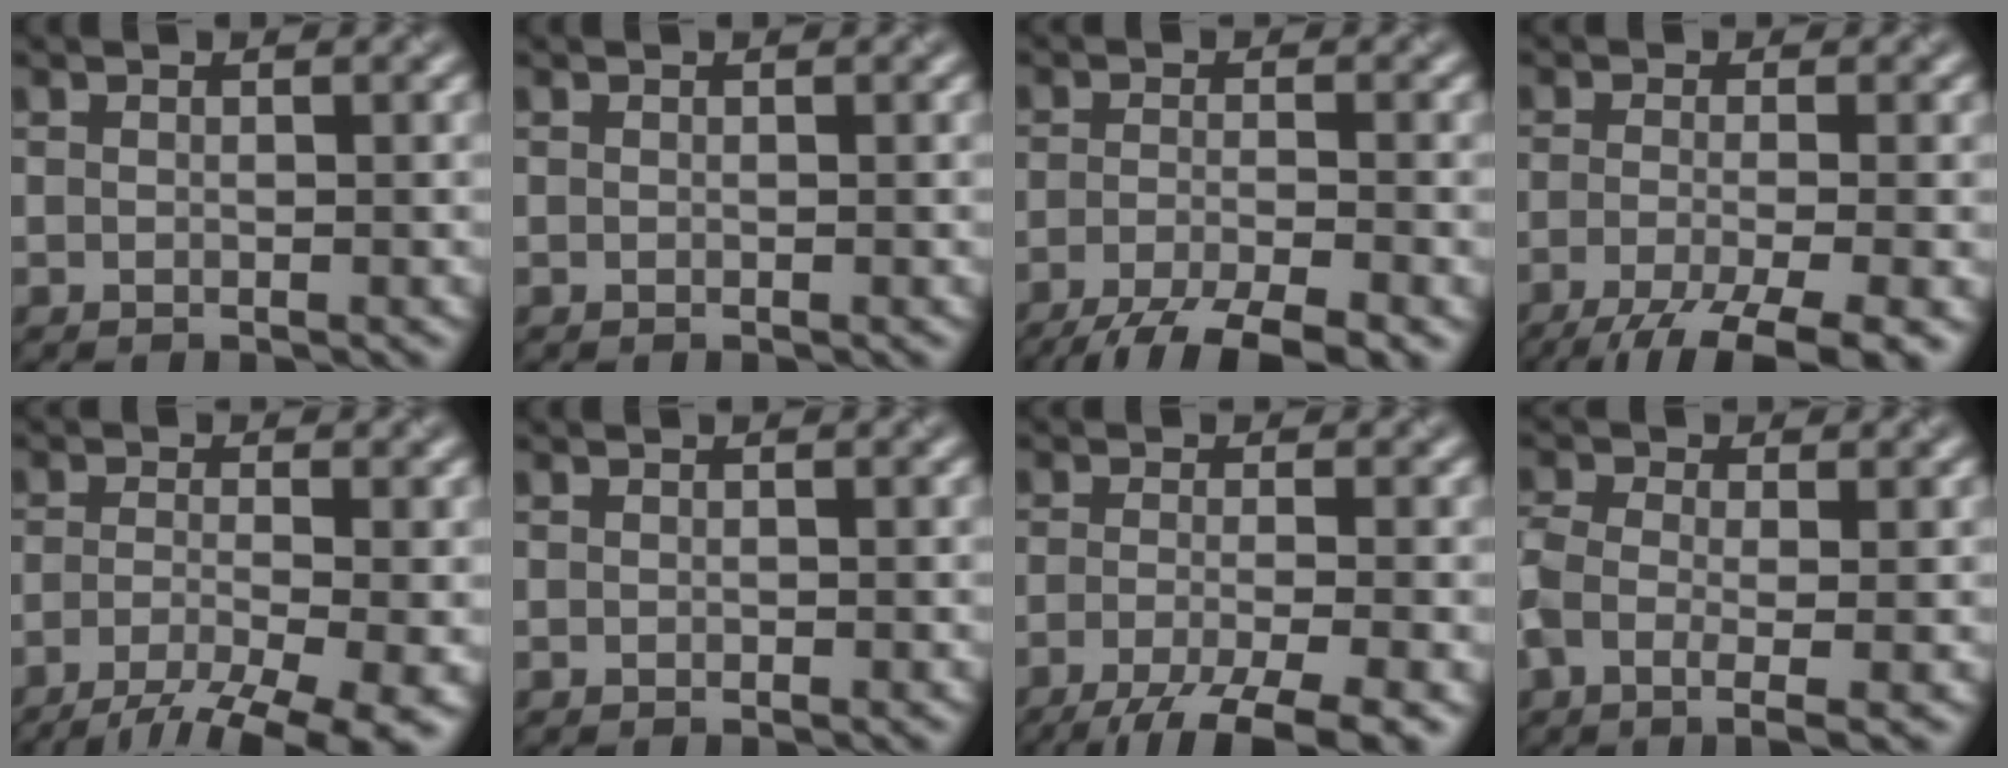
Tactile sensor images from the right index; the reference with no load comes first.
{"total": 0.0}
{"total": 7.2, "force": [-5.1, 1.6, 4.9], "torque": [-0.076, -0.012, -0.095]}
{"total": 8.5, "force": [-5.1, 2.2, 6.4], "torque": [-0.097, -0.018, -0.087]}
{"total": 8.2, "force": [-5.4, 1.9, 5.9], "torque": [-0.098, -0.014, -0.092]}
{"total": 0.0}
{"total": 7.6, "force": [-4.8, 1.8, 5.7], "torque": [-0.084, -0.014, -0.086]}
{"total": 4.5, "force": [-1.2, 2.0, 3.9], "torque": [-0.089, -0.003, -0.029]}